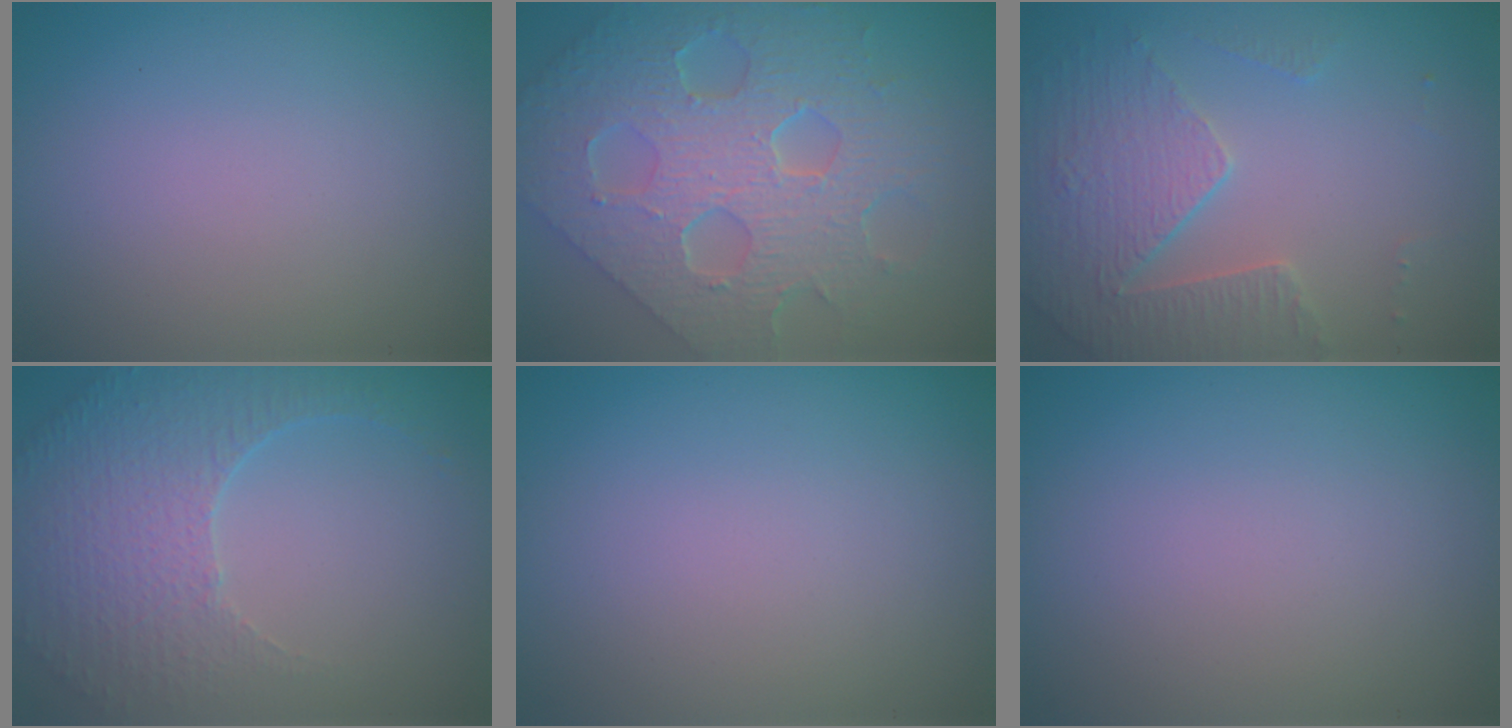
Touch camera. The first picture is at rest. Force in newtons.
{"total": 8.7, "press": 6.4, "slide": 5.8}
{"total": 3.6, "press": 3.5, "slide": 1.1}
{"total": 5.3, "press": 3.7, "slide": 3.8}
{"total": 0.0}
{"total": 0.0}